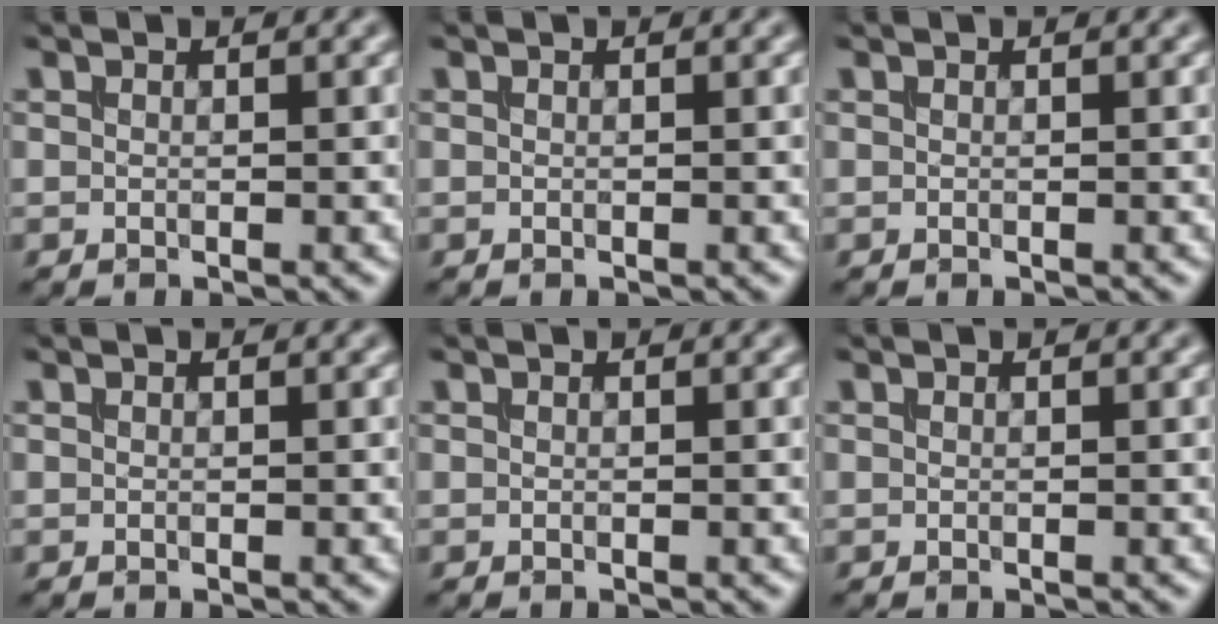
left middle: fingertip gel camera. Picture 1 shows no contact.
{"total": 0.0}
{"total": 0.0}
{"total": 0.0}
{"total": 0.0}
{"total": 0.0}